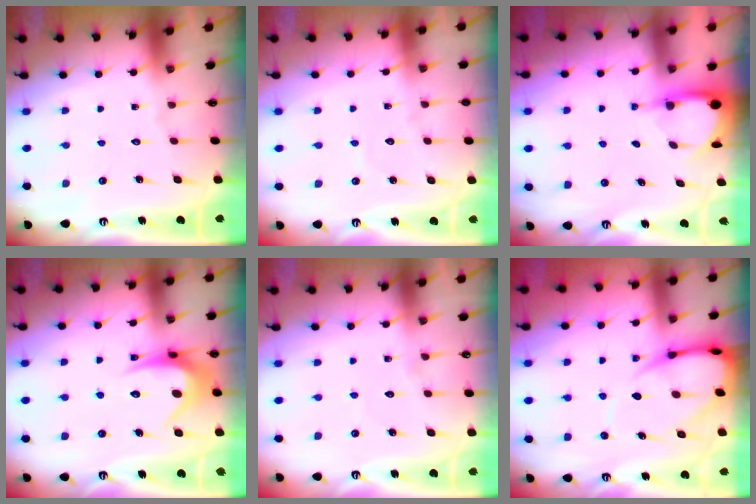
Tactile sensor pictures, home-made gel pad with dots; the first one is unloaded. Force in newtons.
{"total": 2.7, "press": 2.7, "slide": 0.3}
{"total": 3.4, "press": 3.4, "slide": 0.2}
{"total": 11.0, "press": 11.0, "slide": 0.4}
{"total": 3.9, "press": 3.9, "slide": 0.3}
{"total": 9.7, "press": 9.7, "slide": 1.2}